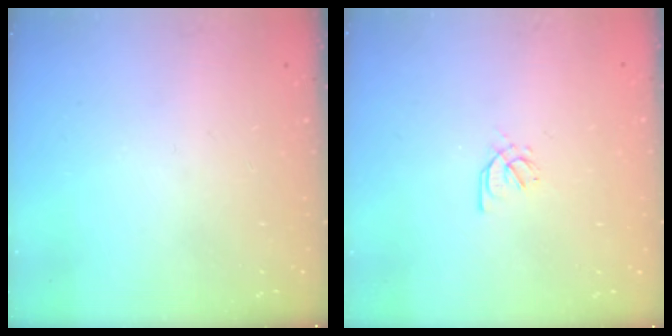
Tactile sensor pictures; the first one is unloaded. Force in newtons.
{"total": 2.6, "press": 2.5, "slide": 0.7}